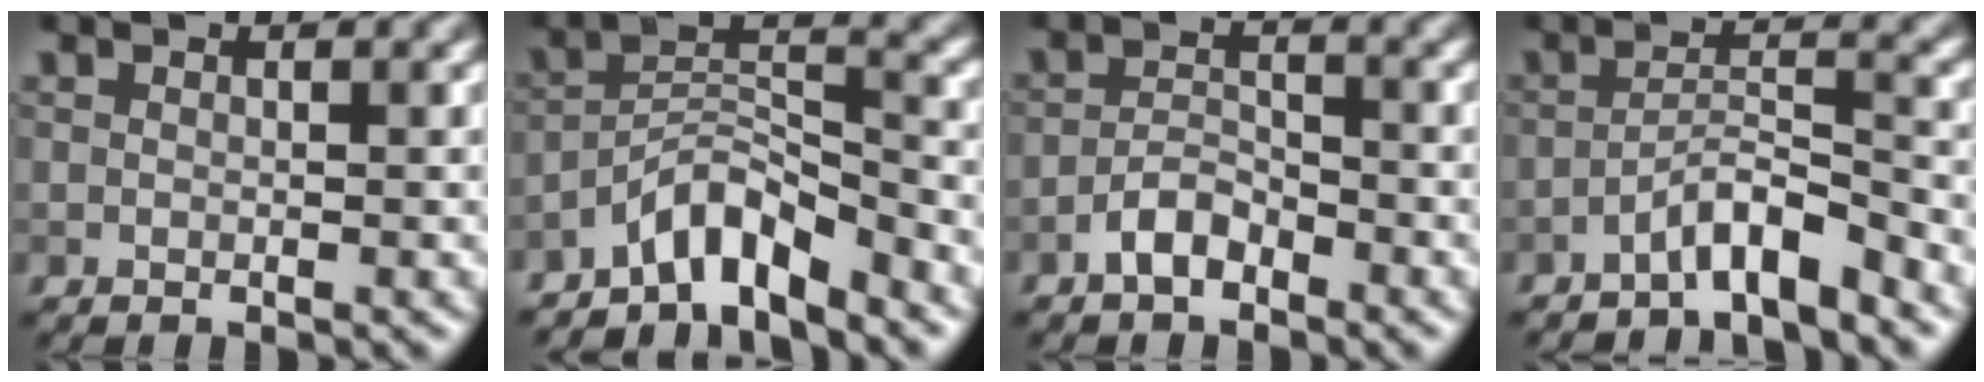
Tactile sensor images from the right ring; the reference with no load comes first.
{"total": 5.4, "force": [-4.3, 1.3, 2.9], "torque": [-0.043, 0.010, -0.086]}
{"total": 2.5, "force": [-1.8, 1.1, 1.4], "torque": [-0.026, 0.009, -0.038]}
{"total": 3.9, "force": [-3.0, 0.4, 2.4], "torque": [-0.038, 0.015, -0.061]}